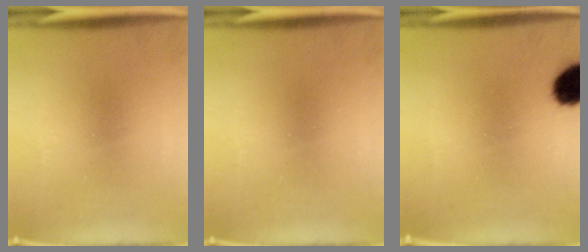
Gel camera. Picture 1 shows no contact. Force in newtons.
{"total": 0.0}
{"total": 8.9}